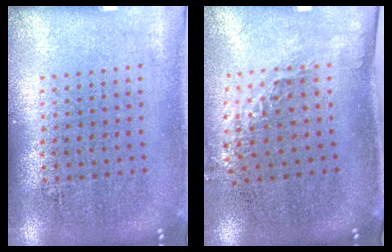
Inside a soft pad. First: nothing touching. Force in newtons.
{"total": 1.2, "press": 1.0, "slide": 0.8}